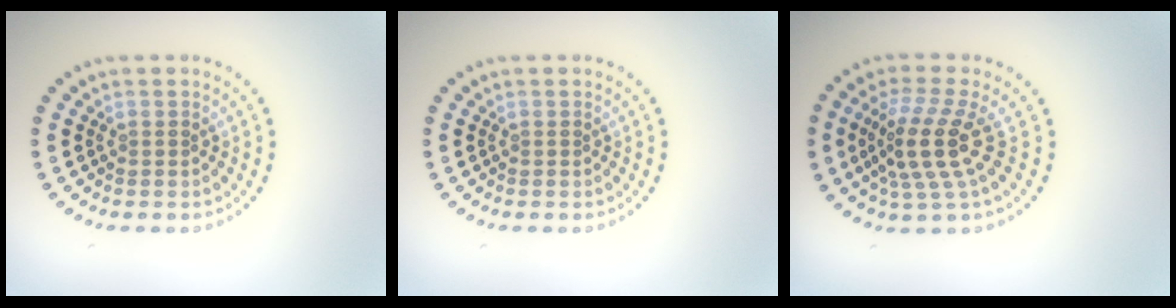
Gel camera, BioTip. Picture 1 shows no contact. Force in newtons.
{"total": 0.0}
{"total": 4.3, "press": 3.4, "slide": 2.7}